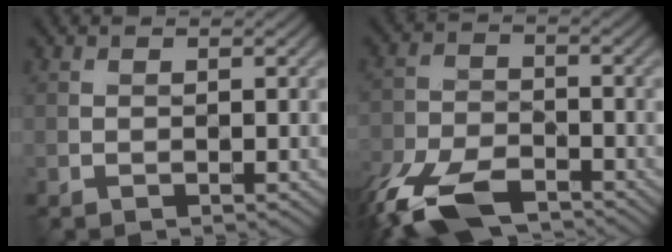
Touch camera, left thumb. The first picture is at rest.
{"total": 11.6, "force": [-7.9, 5.2, 6.7], "torque": [-0.155, -0.023, -0.156]}